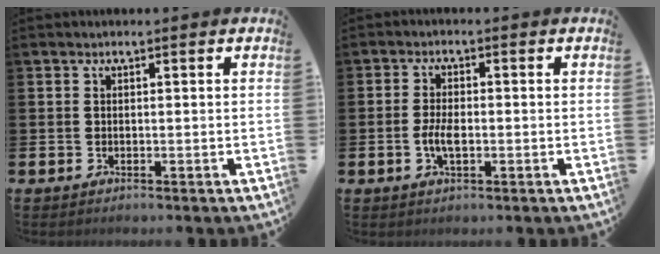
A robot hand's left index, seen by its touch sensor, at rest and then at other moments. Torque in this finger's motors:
{"motor_torque": [0.92, 0.42, 0.07, 0.13]}